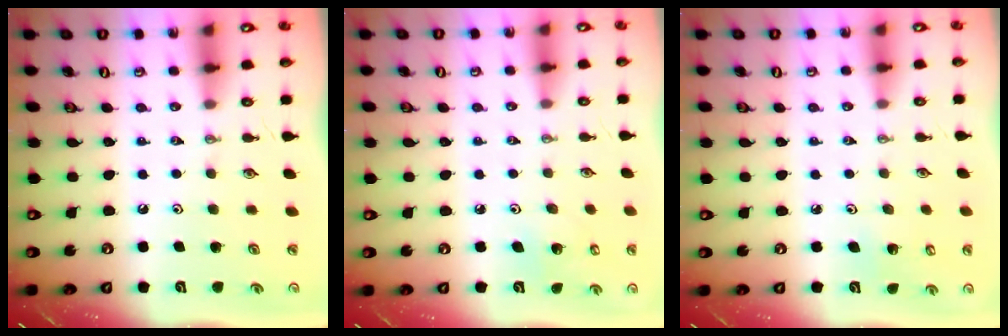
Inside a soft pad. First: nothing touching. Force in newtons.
{"total": 4.7, "press": 4.7, "slide": 0.4}
{"total": 3.1, "press": 3.0, "slide": 0.2}